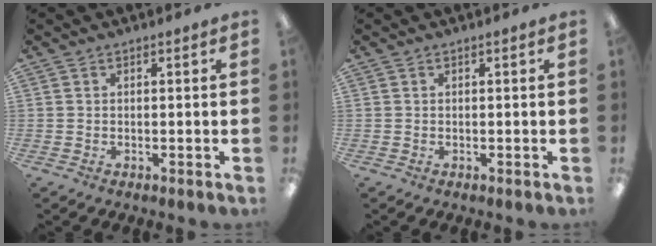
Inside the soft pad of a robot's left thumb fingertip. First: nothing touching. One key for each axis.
{"total": 0.0}